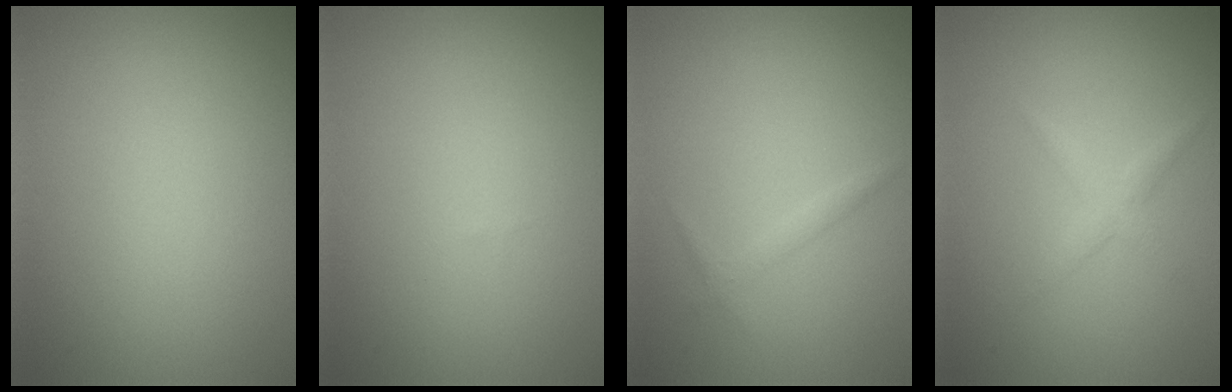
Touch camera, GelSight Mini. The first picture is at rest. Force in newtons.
{"total": 0.0}
{"total": 0.8, "press": 0.8, "slide": 0.0}
{"total": 1.3, "press": 1.3, "slide": 0.1}